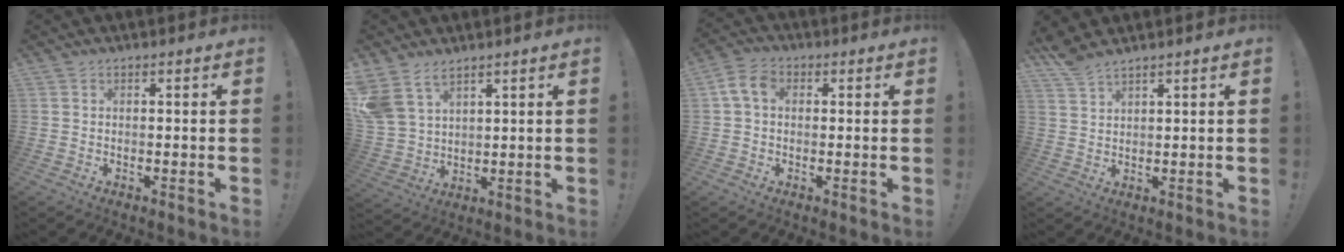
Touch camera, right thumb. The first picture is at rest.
{"total": 8.8, "force": [6.5, 4.8, 3.6], "torque": [-0.085, -0.031, 0.132]}
{"total": 6.6, "force": [1.3, 4.7, 4.5], "torque": [-0.091, 0.013, 0.029]}
{"total": 4.3, "force": [3.9, 0.3, 1.9], "torque": [-0.044, -0.021, 0.072]}